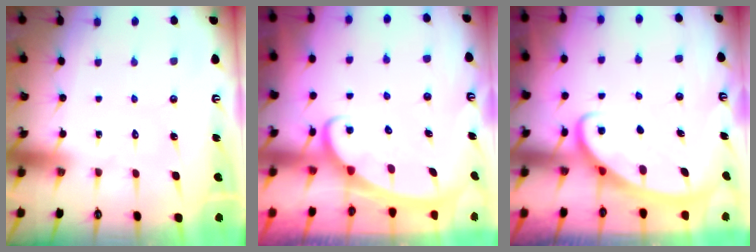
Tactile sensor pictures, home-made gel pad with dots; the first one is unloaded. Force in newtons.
{"total": 2.7, "press": 2.7, "slide": 0.3}
{"total": 2.4, "press": 2.3, "slide": 0.4}